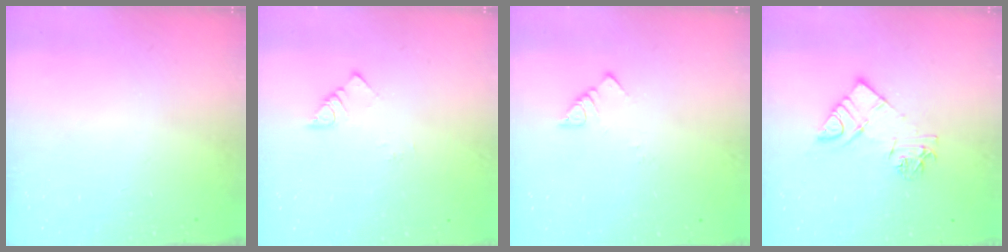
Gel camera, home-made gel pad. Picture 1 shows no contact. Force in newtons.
{"total": 1.5, "press": 1.5, "slide": 0.3}
{"total": 3.4, "press": 3.3, "slide": 0.3}
{"total": 9.8, "press": 9.7, "slide": 0.8}